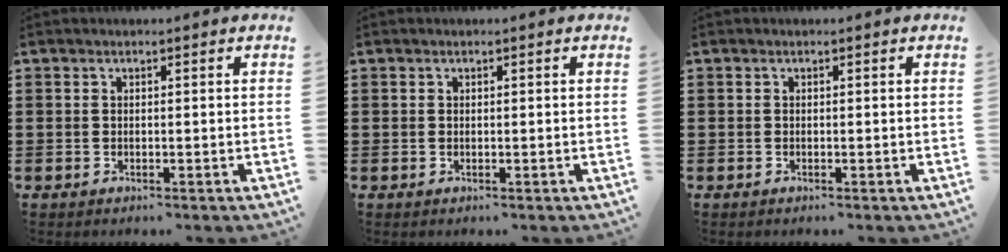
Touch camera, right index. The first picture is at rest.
{"total": 0.0}
{"total": 0.0}